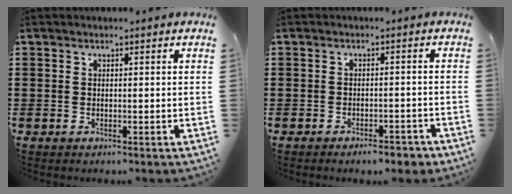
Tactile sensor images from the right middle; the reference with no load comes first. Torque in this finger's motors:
{"motor_torque": [0.47, 0.11, 0.09, 0.01]}